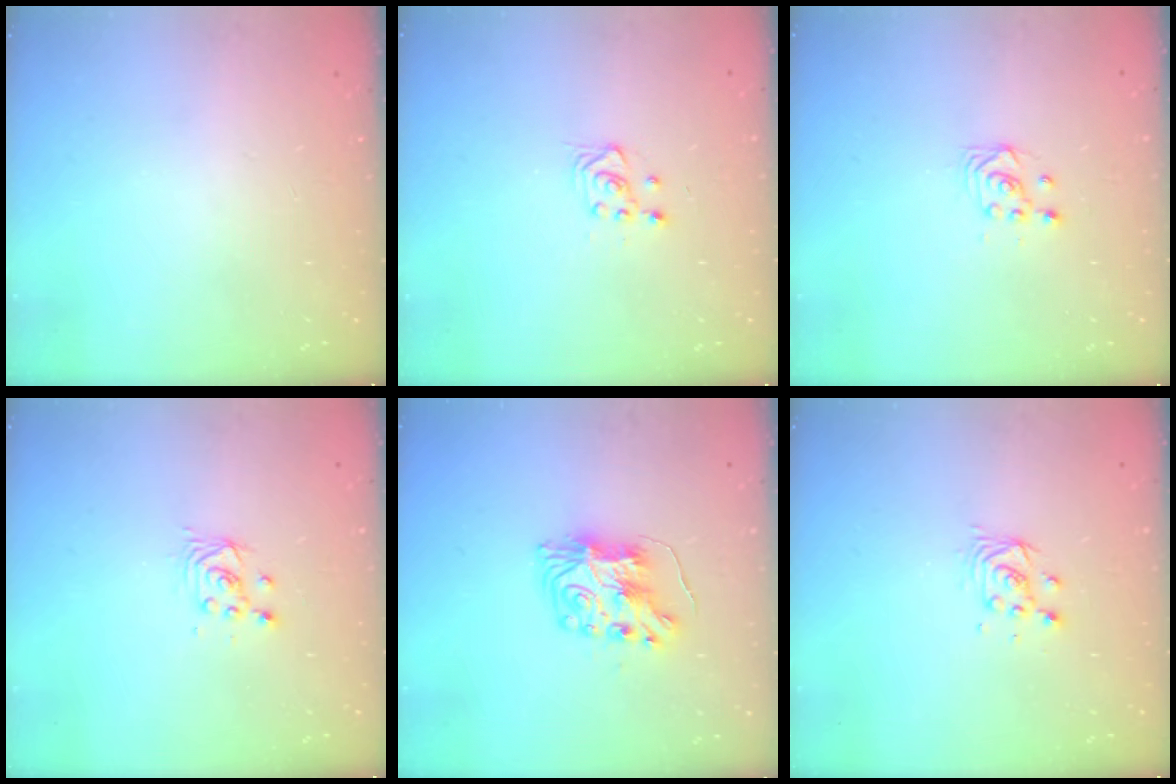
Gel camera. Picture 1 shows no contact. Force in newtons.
{"total": 3.0, "press": 2.8, "slide": 1.0}
{"total": 3.8, "press": 3.8, "slide": 0.3}
{"total": 2.6, "press": 2.6, "slide": 0.1}
{"total": 8.3, "press": 8.3, "slide": 0.2}
{"total": 4.1, "press": 4.1, "slide": 0.3}